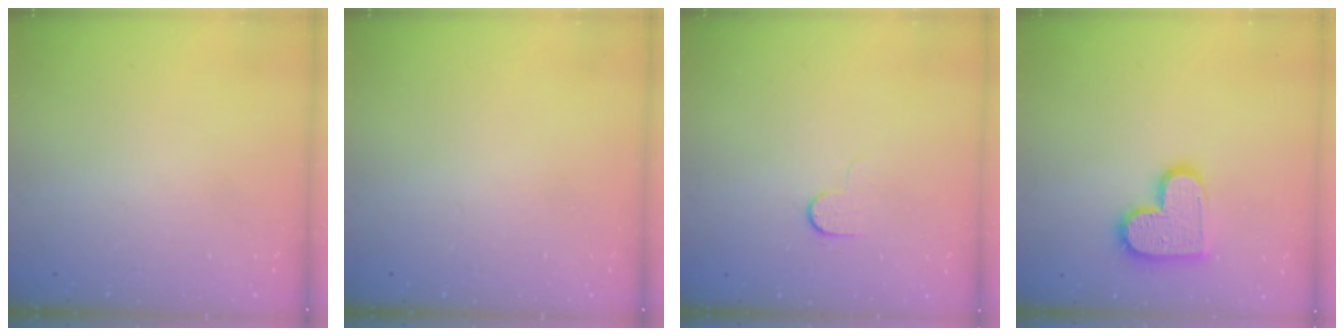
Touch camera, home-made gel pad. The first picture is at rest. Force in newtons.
{"total": 0.0}
{"total": 5.0, "press": 5.0, "slide": 0.5}
{"total": 14.2, "press": 14.2, "slide": 1.1}